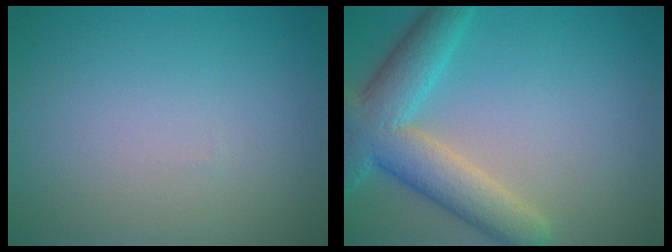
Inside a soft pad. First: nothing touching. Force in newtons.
{"total": 6.2, "press": 6.2, "slide": 0.5}